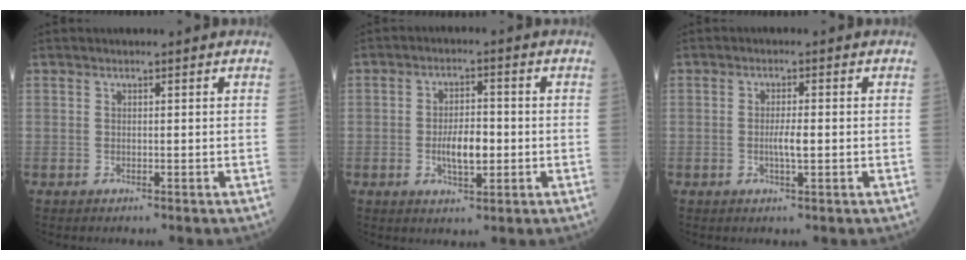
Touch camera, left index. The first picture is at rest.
{"total": 5.4, "force": [-1.2, 2.0, 4.9], "torque": [-0.089, -0.002, -0.022]}
{"total": 2.5, "force": [-0.6, 0.2, 2.4], "torque": [-0.045, -0.004, -0.011]}